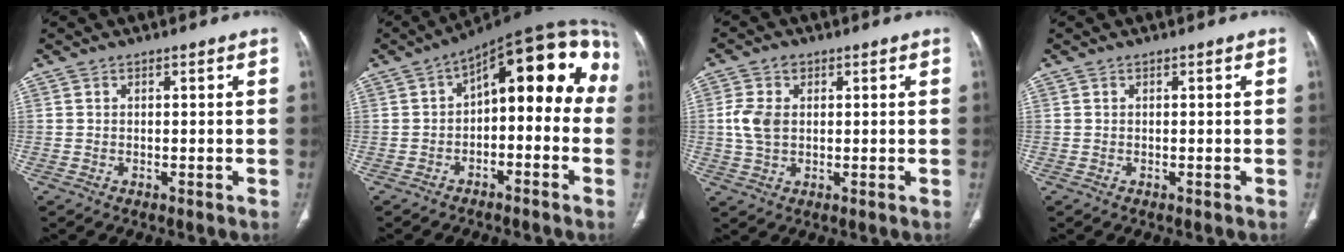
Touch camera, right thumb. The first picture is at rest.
{"total": 17.5, "force": [-0.2, 8.7, 15.1], "torque": [-0.169, 0.062, -0.014]}
{"total": 5.9, "force": [0.7, 4.2, 4.1], "torque": [-0.088, 0.005, 0.017]}
{"total": 0.0}